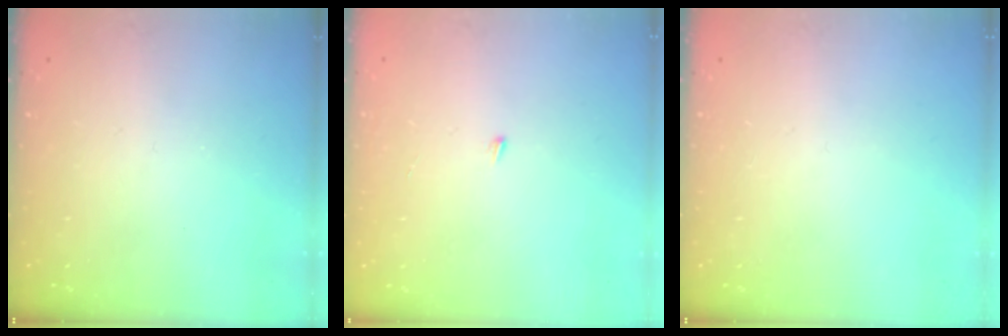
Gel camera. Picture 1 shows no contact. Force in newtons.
{"total": 3.3, "press": 3.3, "slide": 0.2}
{"total": 0.0}